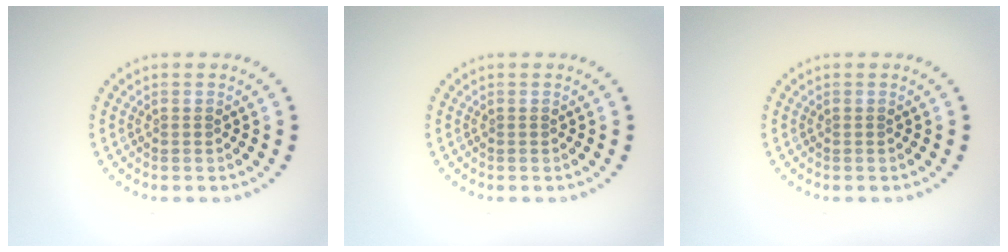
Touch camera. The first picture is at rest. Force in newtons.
{"total": 0.0}
{"total": 0.0}